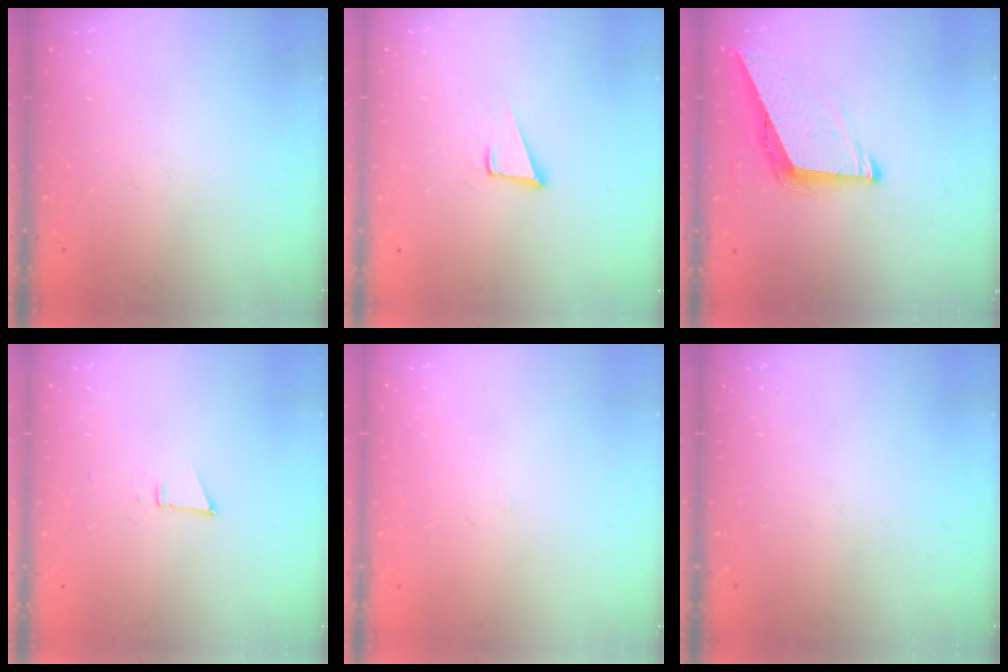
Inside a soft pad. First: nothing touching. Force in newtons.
{"total": 3.4, "press": 2.5, "slide": 2.2}
{"total": 7.7, "press": 7.7, "slide": 0.3}
{"total": 3.0, "press": 2.9, "slide": 0.8}
{"total": 1.5, "press": 1.5, "slide": 0.1}
{"total": 0.0}